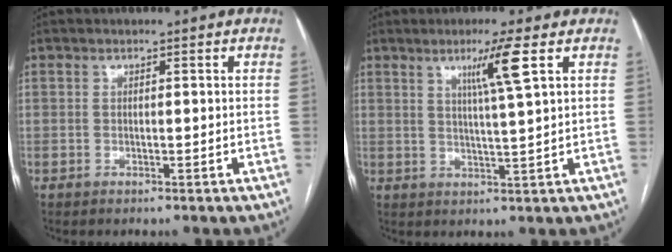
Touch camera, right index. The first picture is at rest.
{"total": 5.7, "force": [2.6, -1.2, 4.9], "torque": [-0.088, -0.008, 0.047]}